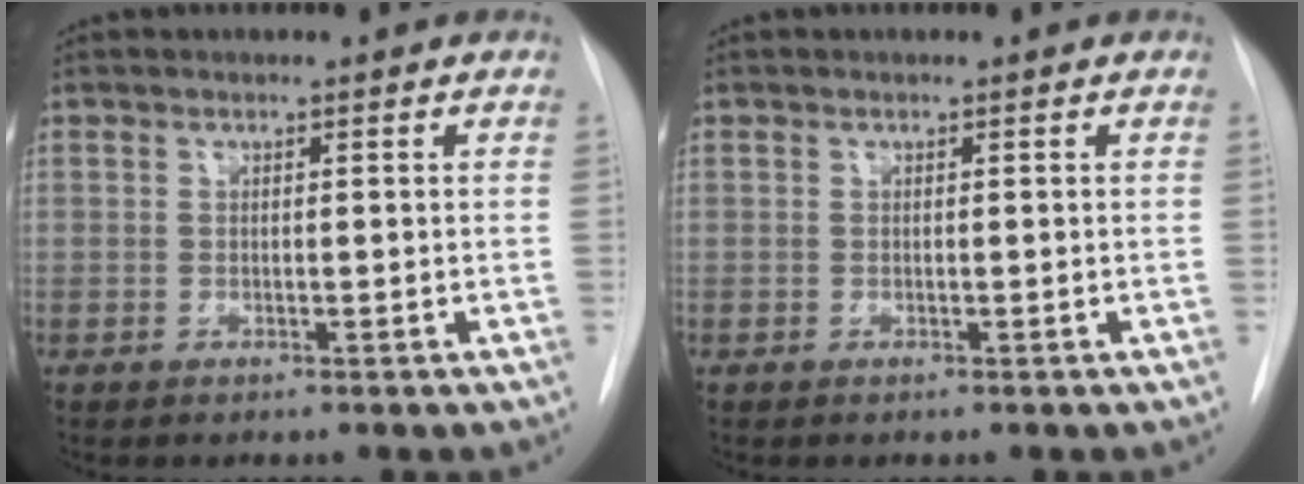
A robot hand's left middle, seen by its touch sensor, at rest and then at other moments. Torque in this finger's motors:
{"motor_torque": [0.00, 0.00, 0.00, 0.00]}